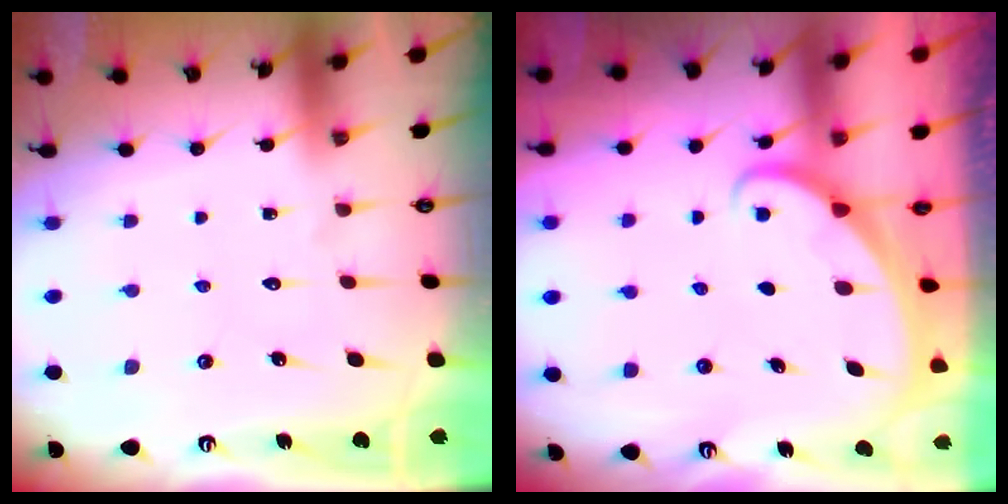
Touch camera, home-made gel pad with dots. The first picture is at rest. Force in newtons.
{"total": 1.6, "press": 1.5, "slide": 0.1}